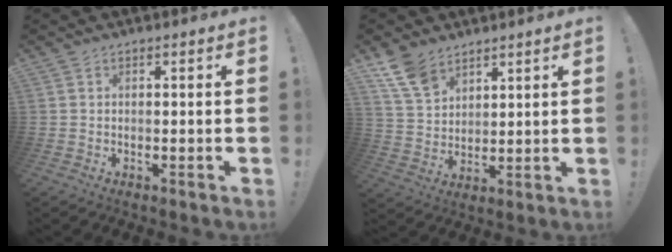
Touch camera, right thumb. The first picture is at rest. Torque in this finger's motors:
{"motor_torque": [0.15, 0.23, 0.68, 0.45, 0.04]}